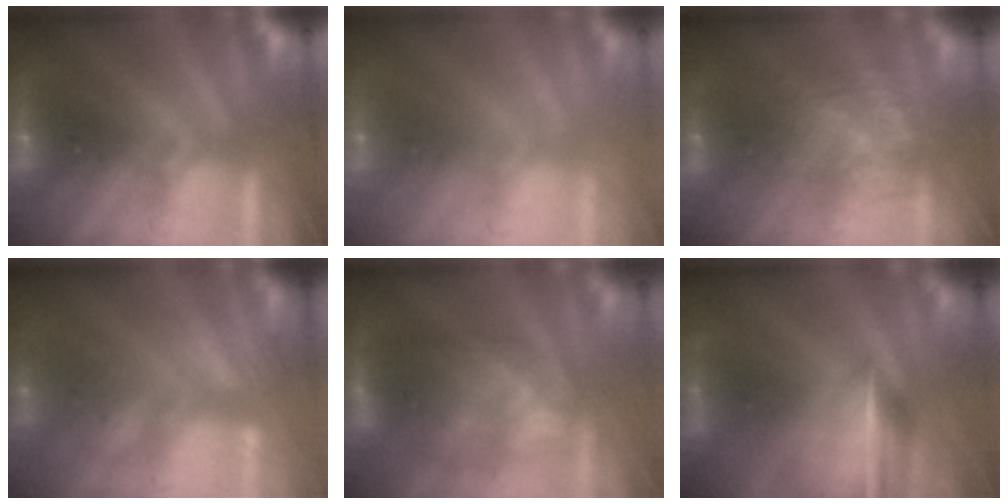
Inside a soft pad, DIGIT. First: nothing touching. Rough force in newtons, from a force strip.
{"total": 13.7}
{"total": 7.1}
{"total": 2.8}
{"total": 7.5}
{"total": 7.3}